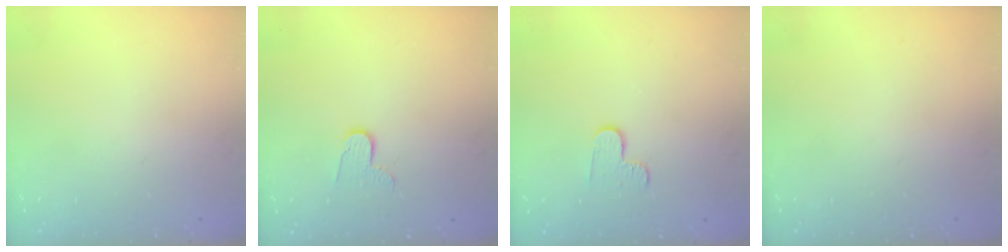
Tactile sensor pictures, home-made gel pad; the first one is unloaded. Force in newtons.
{"total": 7.2, "press": 7.2, "slide": 0.6}
{"total": 5.4, "press": 5.4, "slide": 0.5}
{"total": 0.0}